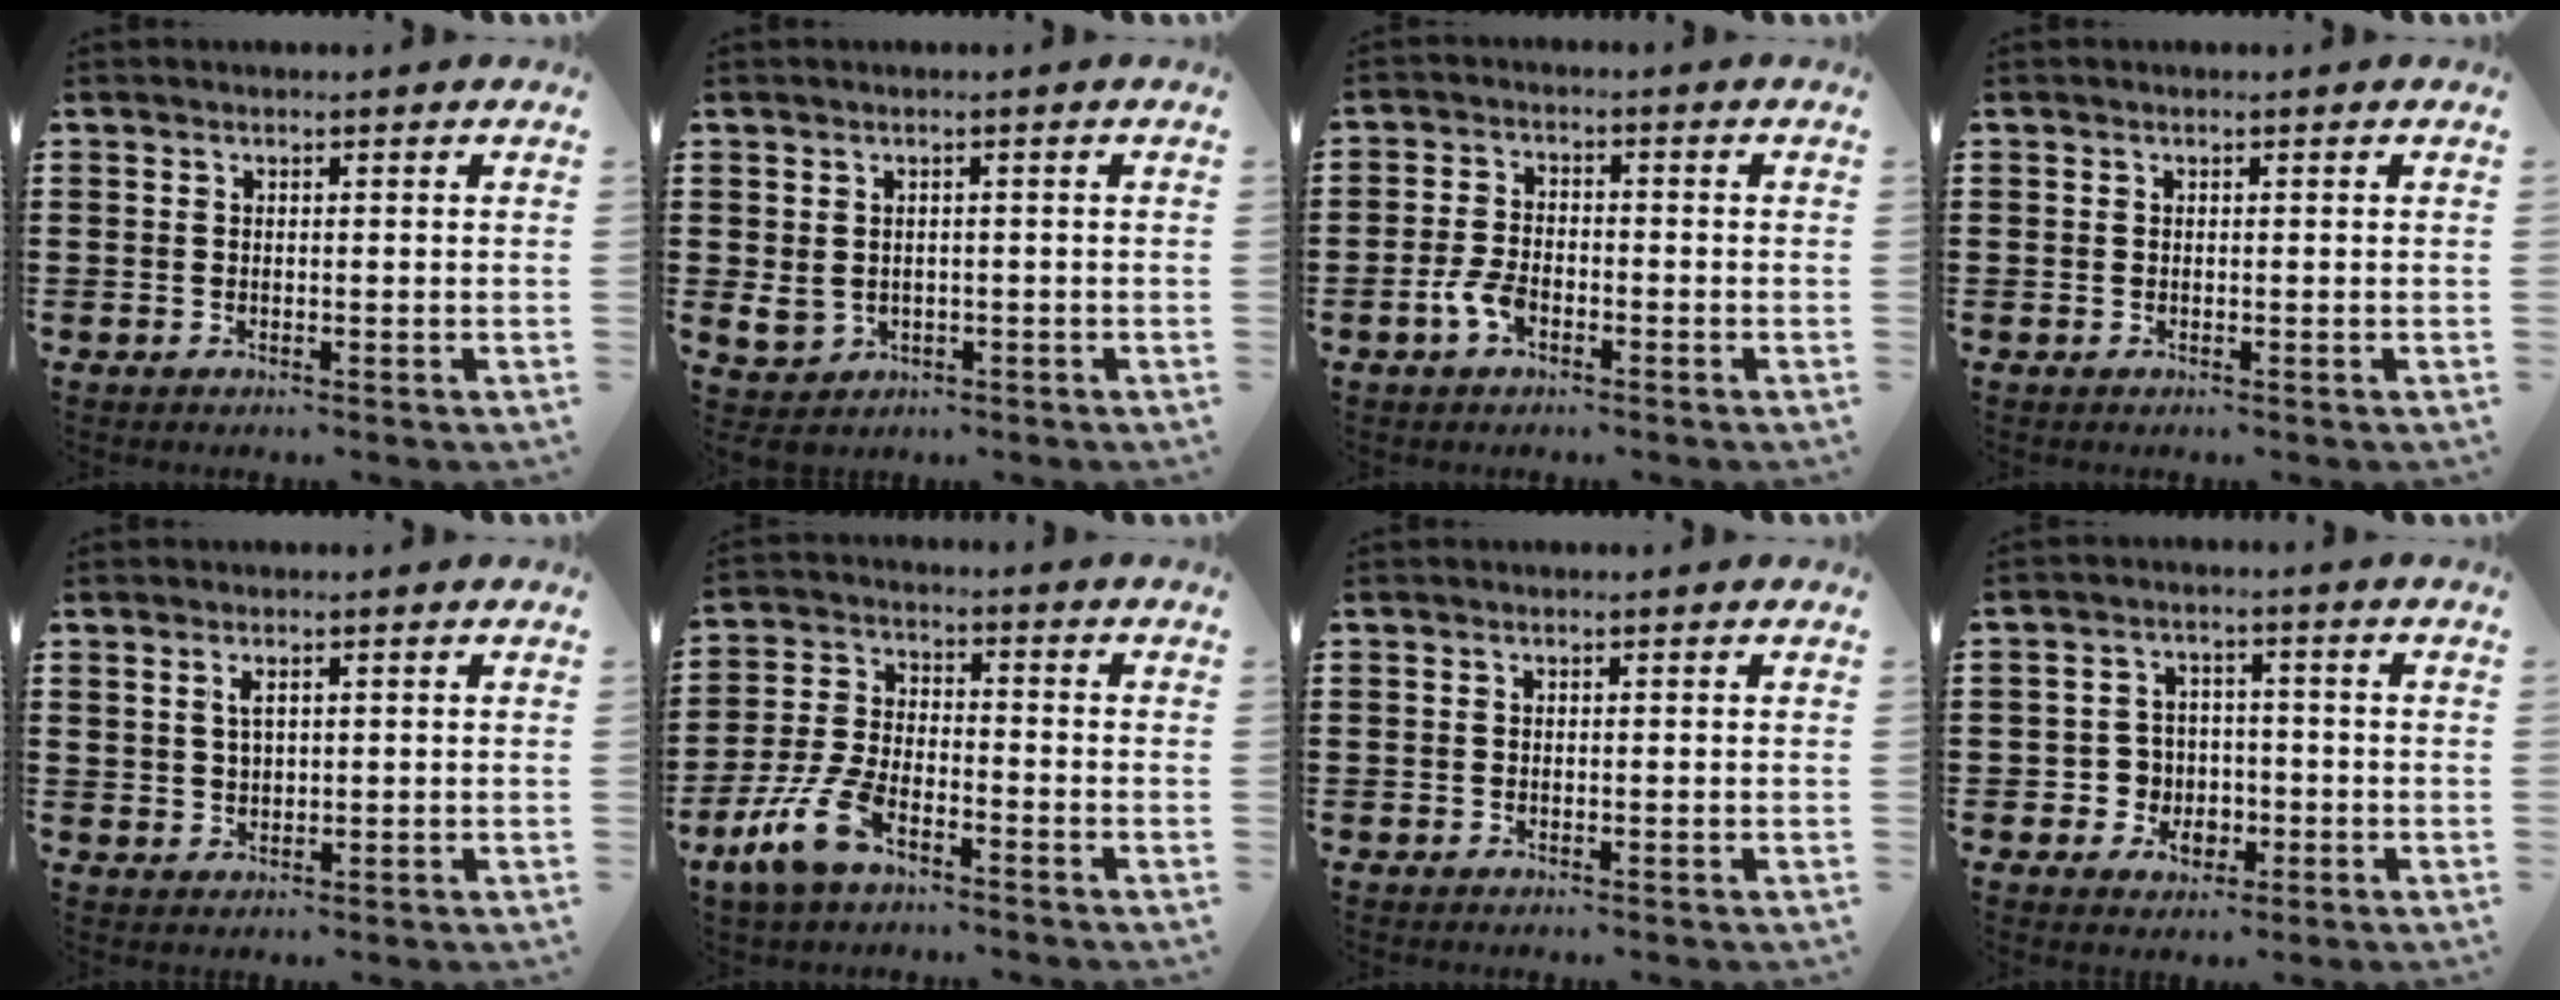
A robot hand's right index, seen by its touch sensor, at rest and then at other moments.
{"total": 2.3, "force": [-0.2, 2.1, 1.0], "torque": [-0.034, 0.000, -0.007]}
{"total": 4.0, "force": [-2.0, 2.0, 2.8], "torque": [-0.070, -0.003, -0.041]}
{"total": 0.0}
{"total": 1.9, "force": [0.9, 1.1, 1.3], "torque": [-0.028, 0.003, 0.017]}
{"total": 8.1, "force": [-4.8, 3.4, 5.6], "torque": [-0.147, -0.004, -0.096]}
{"total": 0.0}
{"total": 4.6, "force": [-1.1, 4.3, 1.2], "torque": [-0.036, 0.011, -0.023]}